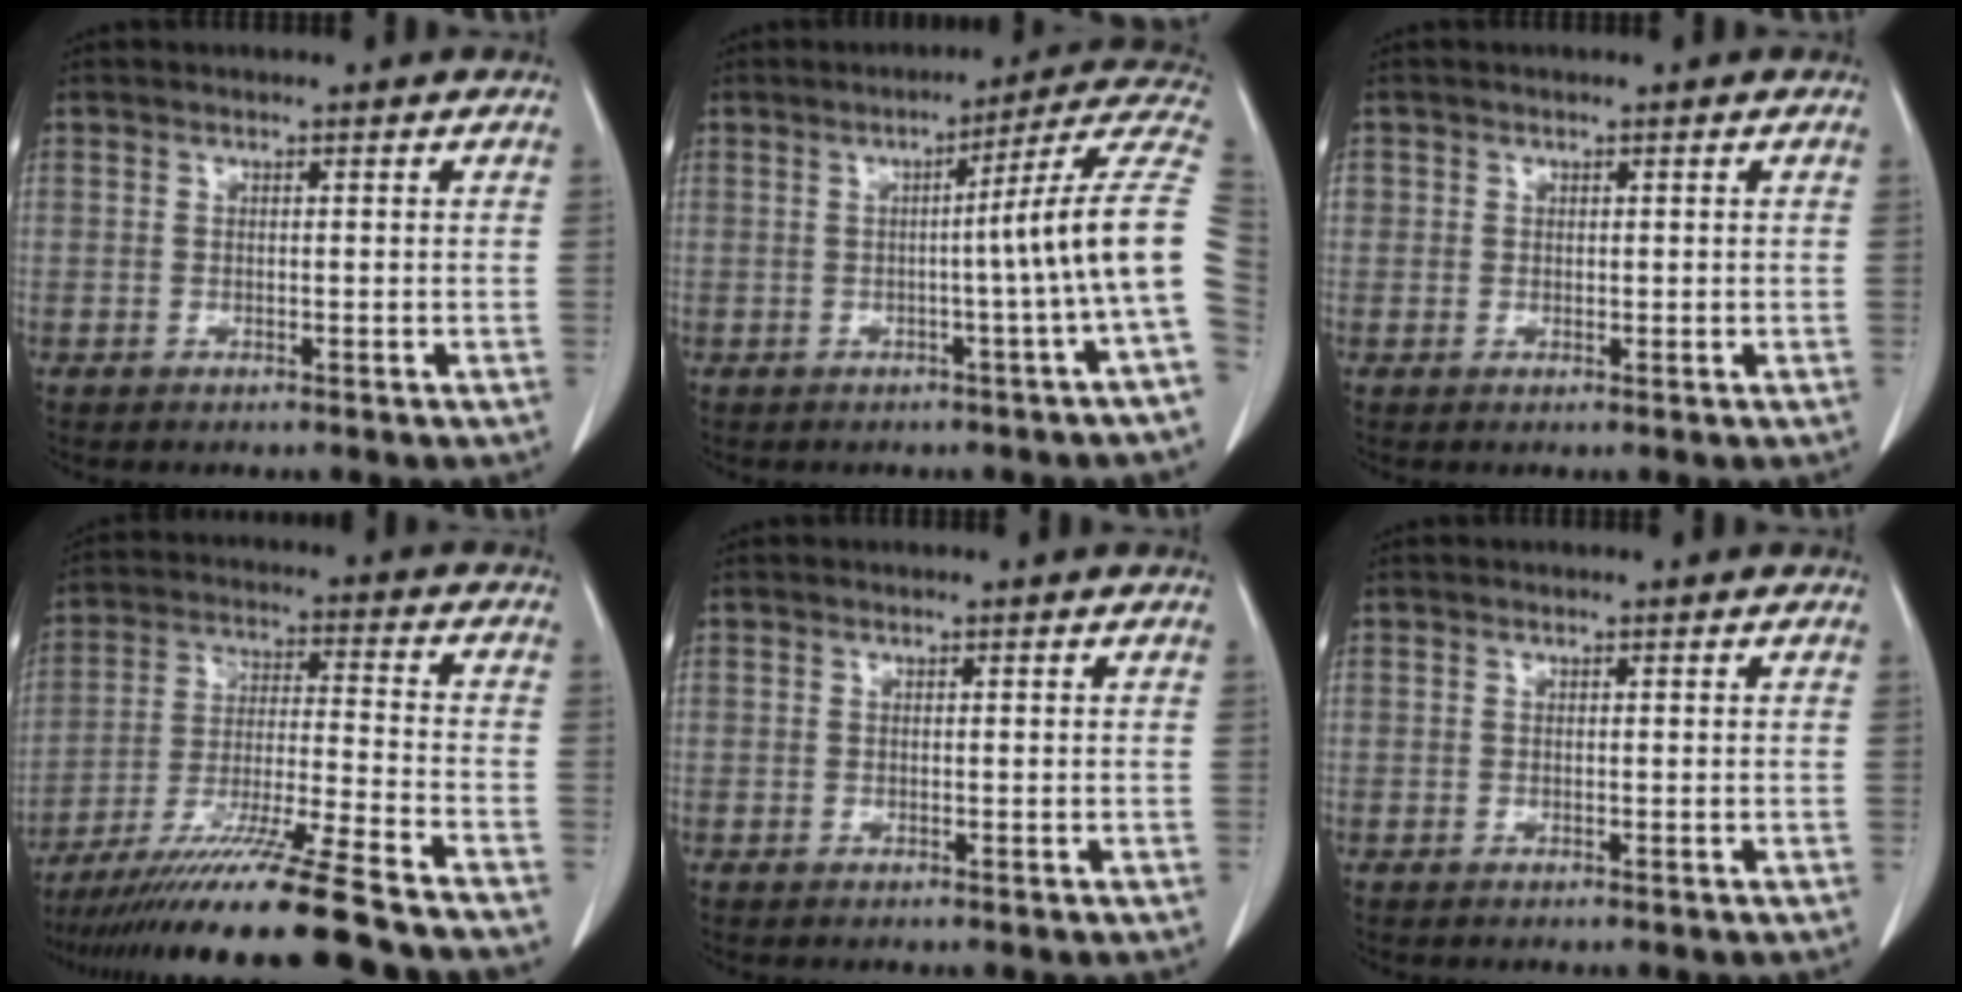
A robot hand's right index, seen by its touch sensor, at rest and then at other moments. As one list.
[{"total": 11.8, "force": [-1.1, -2.7, 11.4], "torque": [-0.126, 0.012, -0.022]}, {"total": 1.4, "force": [0.4, 1.3, 0.4], "torque": [0.001, -0.002, 0.004]}, {"total": 18.1, "force": [-15.0, -1.6, 10.1], "torque": [-0.185, -0.034, -0.256]}, {"total": 0.0}, {"total": 0.0}]